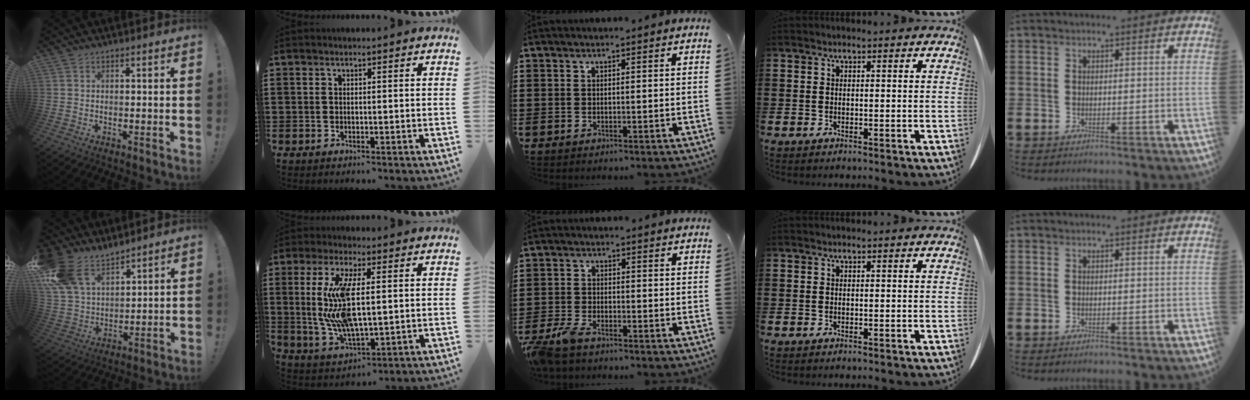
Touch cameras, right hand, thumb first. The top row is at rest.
{"thumb": {"total": 16.4, "force": [11.7, 9.2, 7.0], "torque": [-0.138, -0.063, 0.228]}, "index": {"total": 11.4, "force": [1.1, 4.3, 10.5], "torque": [-0.236, -0.010, 0.014]}, "middle": {"total": 4.2, "force": [-3.6, 1.1, 2.0], "torque": [-0.067, -0.008, -0.079]}}